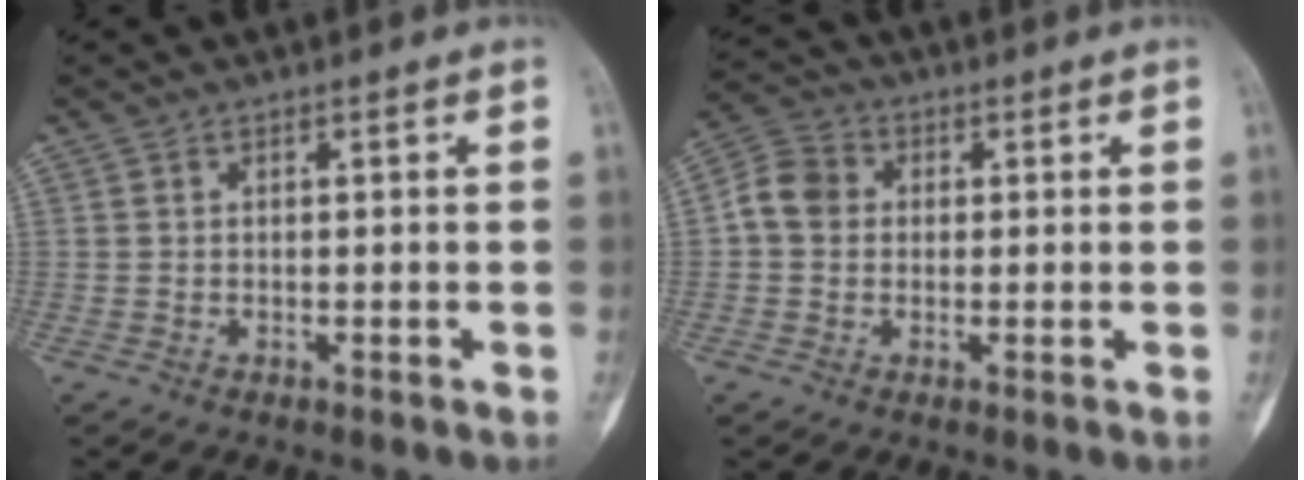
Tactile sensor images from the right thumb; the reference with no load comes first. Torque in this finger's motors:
{"motor_torque": [0.03, 0.08, 0.11, -0.15, 0.08]}